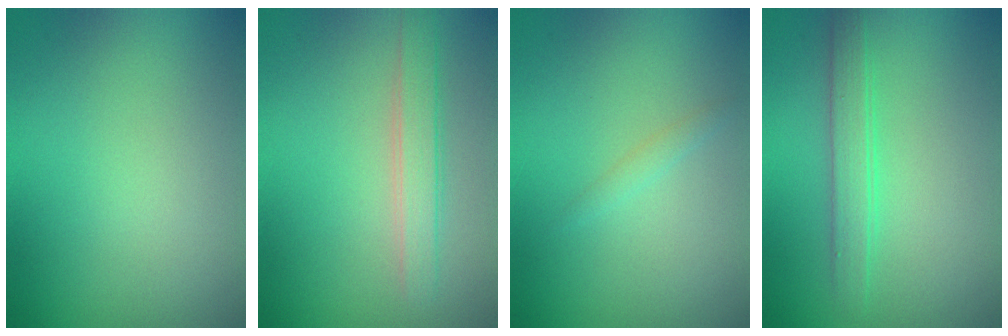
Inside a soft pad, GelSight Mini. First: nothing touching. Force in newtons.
{"total": 2.4, "press": 2.4, "slide": 0.2}
{"total": 0.8, "press": 0.8, "slide": 0.1}
{"total": 2.2, "press": 2.2, "slide": 0.1}